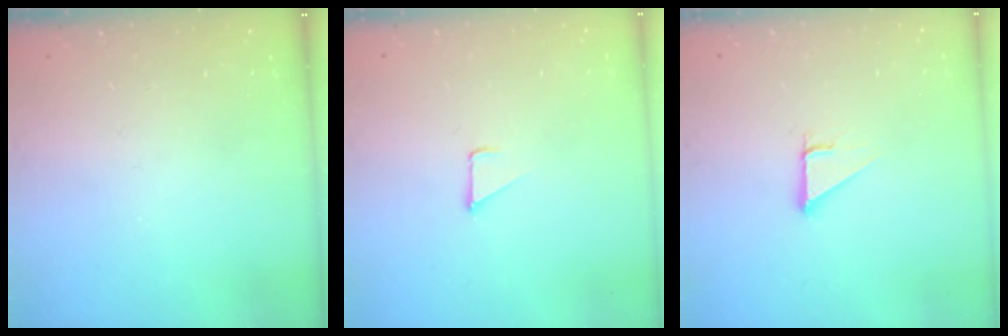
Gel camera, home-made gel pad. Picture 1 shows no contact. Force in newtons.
{"total": 2.3, "press": 2.3, "slide": 0.2}
{"total": 3.0, "press": 3.0, "slide": 0.1}